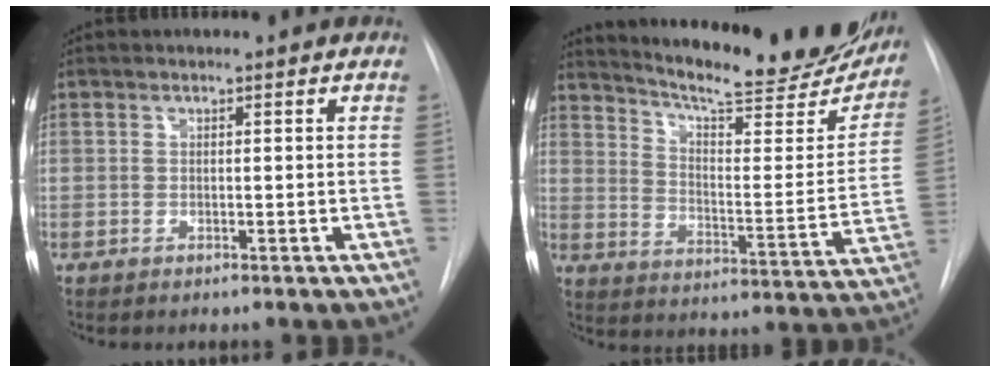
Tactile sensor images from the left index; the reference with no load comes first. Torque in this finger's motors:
{"motor_torque": [0.09, -0.43, 0.42, 0.08]}